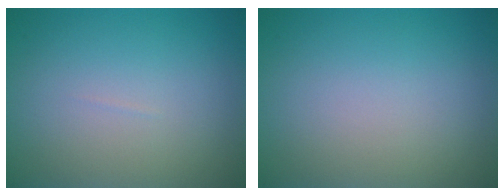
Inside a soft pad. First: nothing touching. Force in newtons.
{"total": 0.0}